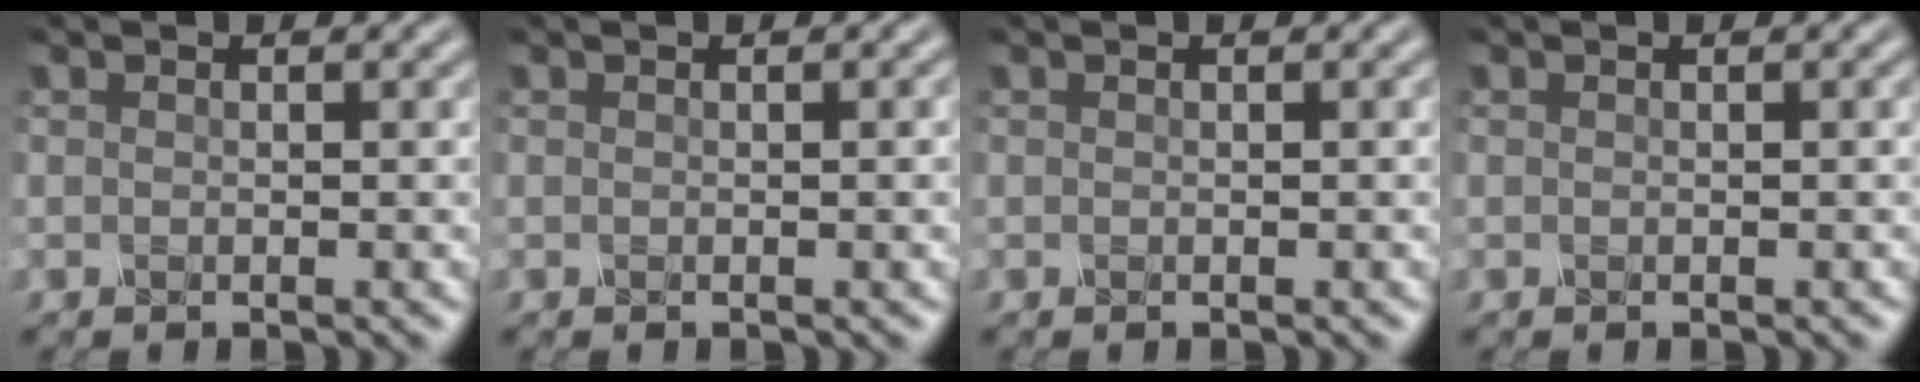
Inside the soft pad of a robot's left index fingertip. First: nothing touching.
{"total": 1.3, "force": [0.0, 0.5, 1.2], "torque": [-0.010, 0.004, -0.003]}
{"total": 0.0}
{"total": 0.0}